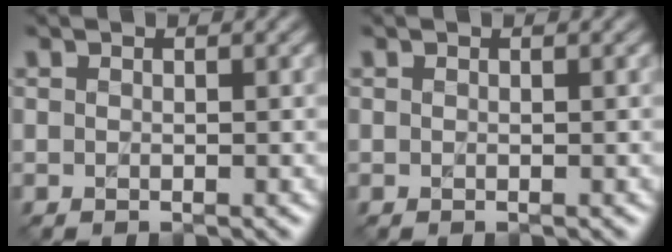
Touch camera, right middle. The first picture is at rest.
{"total": 0.0}